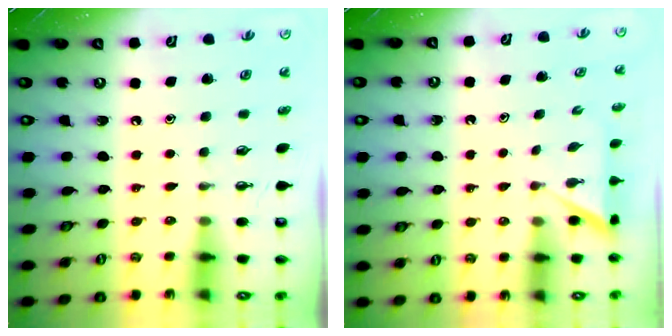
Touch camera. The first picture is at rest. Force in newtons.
{"total": 2.4, "press": 2.4, "slide": 0.3}